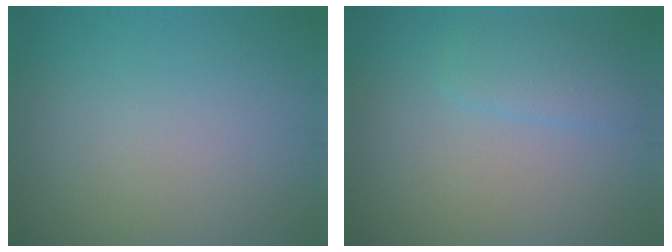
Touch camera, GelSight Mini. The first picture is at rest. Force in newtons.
{"total": 2.4, "press": 2.3, "slide": 0.1}